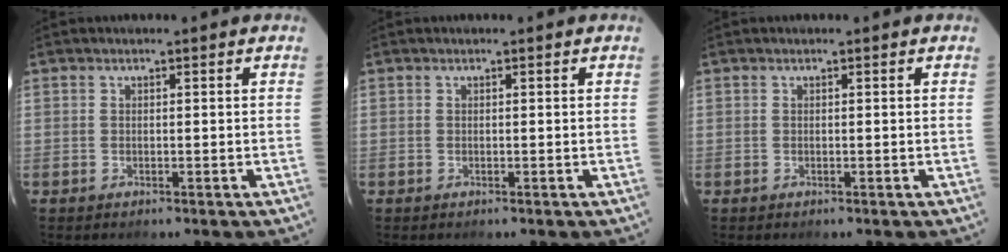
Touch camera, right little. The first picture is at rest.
{"total": 0.0}
{"total": 0.0}